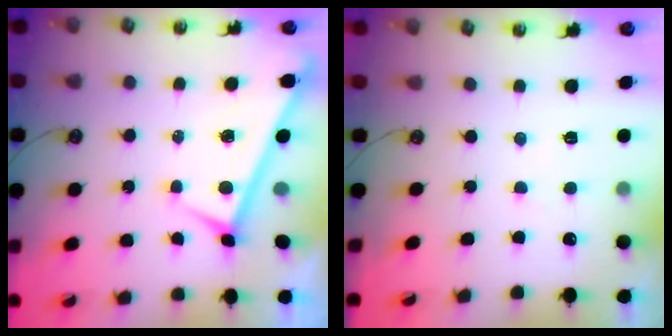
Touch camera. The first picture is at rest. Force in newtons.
{"total": 1.5, "press": 1.4, "slide": 0.3}